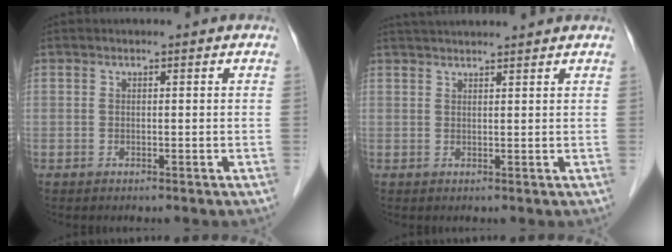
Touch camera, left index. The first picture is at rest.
{"total": 7.6, "force": [7.1, -0.1, 2.7], "torque": [-0.041, 0.037, 0.098]}